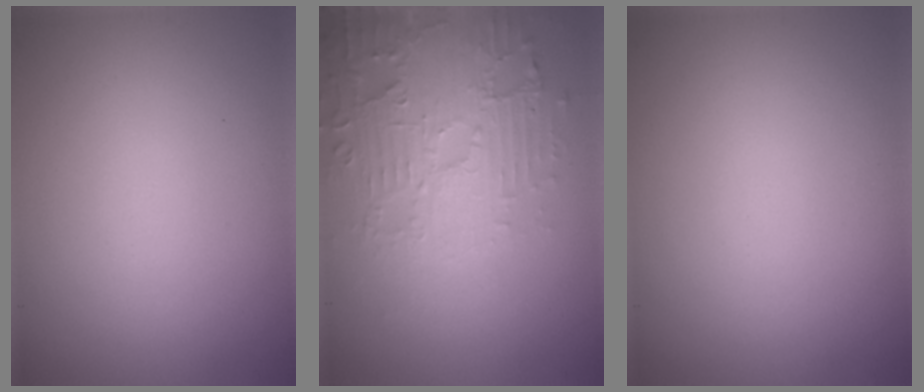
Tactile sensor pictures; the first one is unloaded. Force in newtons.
{"total": 5.3, "press": 3.6, "slide": 3.8}
{"total": 0.0}